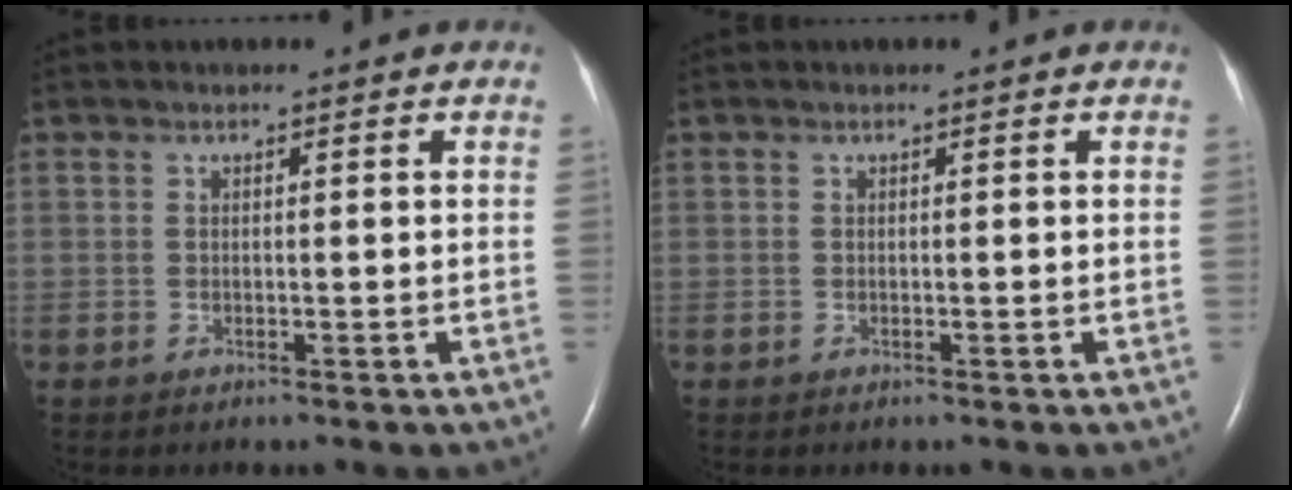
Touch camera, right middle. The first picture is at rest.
{"total": 0.0}